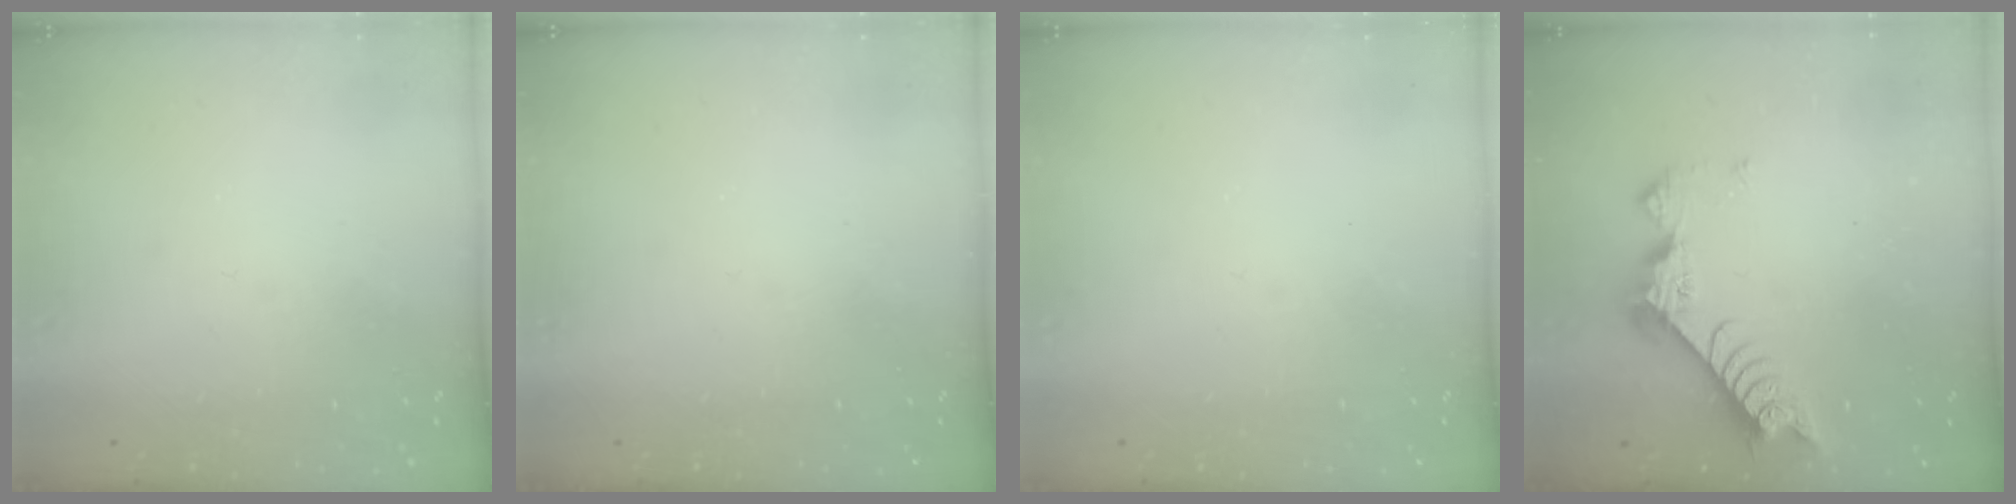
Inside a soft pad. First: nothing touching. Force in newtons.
{"total": 0.0}
{"total": 0.0}
{"total": 7.4, "press": 7.3, "slide": 1.0}